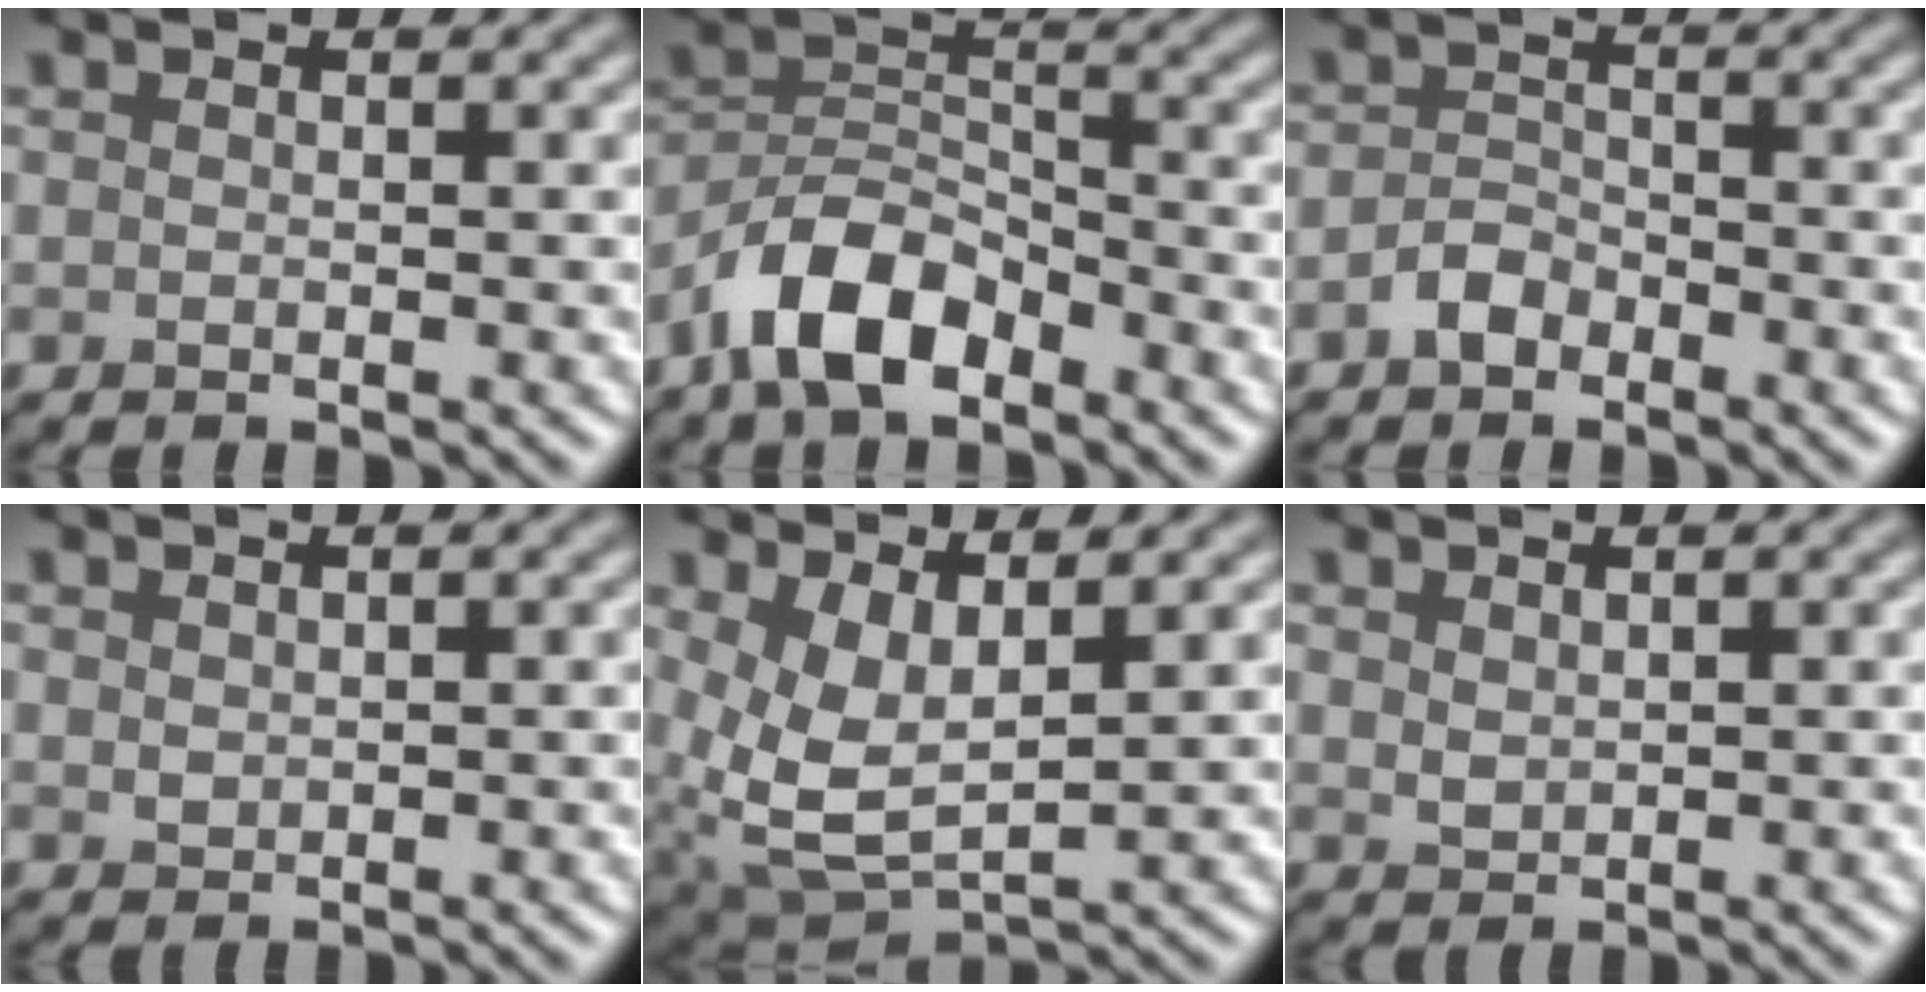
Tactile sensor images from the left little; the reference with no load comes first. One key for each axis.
{"total": 6.7, "fx": -4.4, "fy": 3.1, "fz": 3.9, "tx": -0.066, "ty": 0.007, "tz": -0.093}
{"total": 1.9, "fx": -1.4, "fy": 1.1, "fz": 0.8, "tx": -0.012, "ty": 0.008, "tz": -0.030}
{"total": 0.9, "fx": 0.5, "fy": 0.6, "fz": 0.3, "tx": -0.008, "ty": -0.002, "tz": 0.014}
{"total": 6.0, "fx": 1.7, "fy": 3.1, "fz": 4.8, "tx": -0.113, "ty": -0.017, "tz": 0.039}
{"total": 1.3, "fx": 0.9, "fy": 0.8, "fz": 0.6, "tx": -0.014, "ty": -0.002, "tz": 0.022}